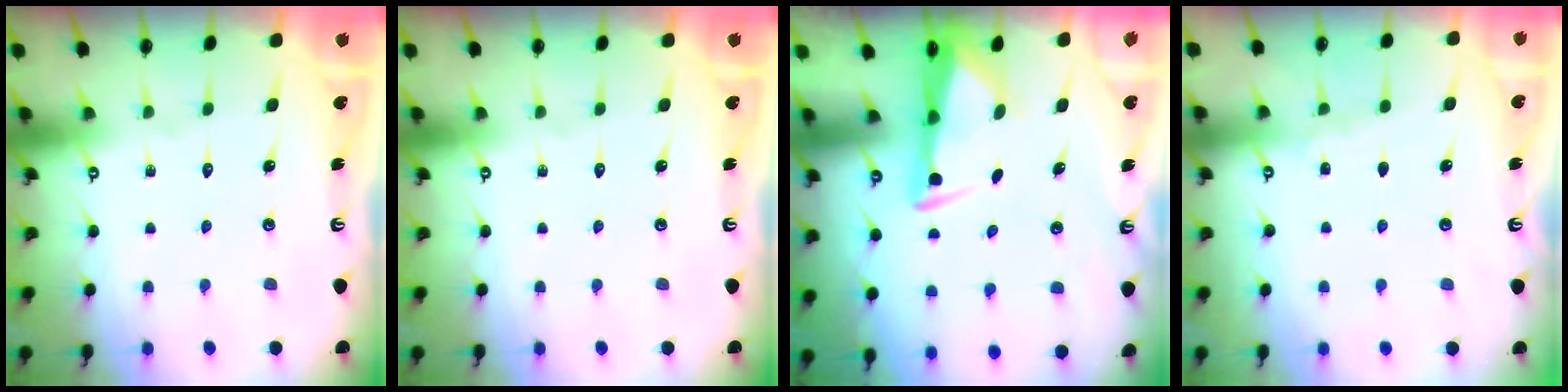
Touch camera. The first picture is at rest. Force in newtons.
{"total": 0.0}
{"total": 3.0, "press": 2.8, "slide": 0.9}
{"total": 3.0, "press": 3.0, "slide": 0.4}